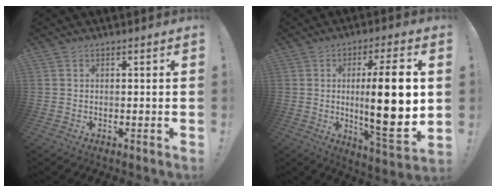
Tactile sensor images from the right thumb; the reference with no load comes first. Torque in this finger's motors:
{"motor_torque": [0.59, 0.73, 1.75, -0.10, 0.15]}